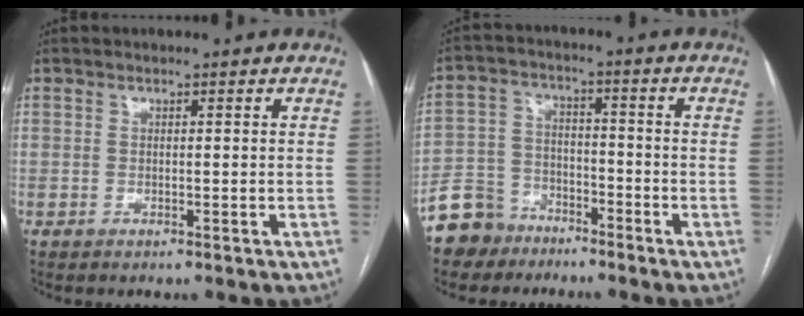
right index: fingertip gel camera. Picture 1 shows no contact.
{"total": 7.5, "force": [-5.8, 4.8, 0.7], "torque": [-0.016, 0.005, -0.115]}